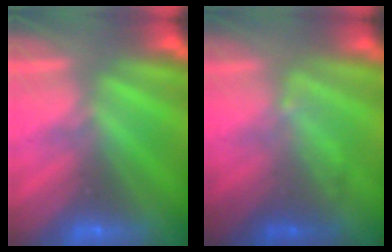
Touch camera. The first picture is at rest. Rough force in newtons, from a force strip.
{"total": 2.1}